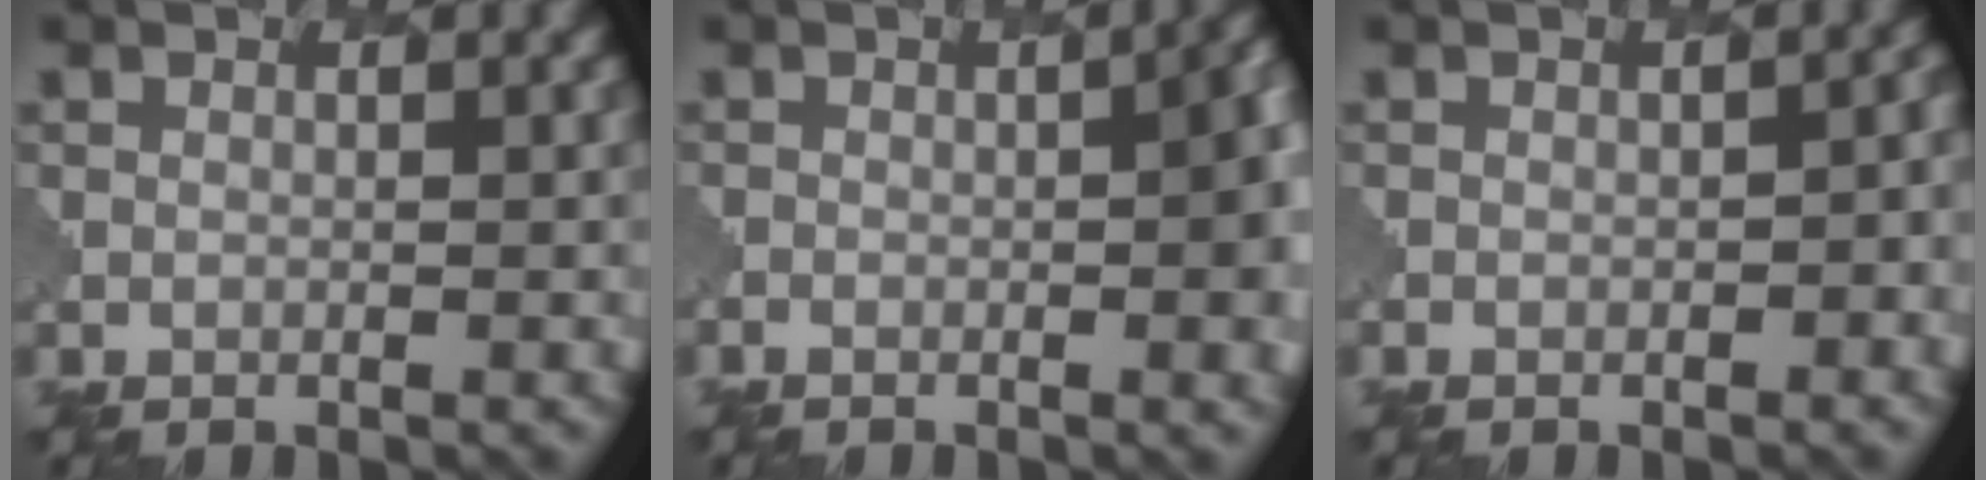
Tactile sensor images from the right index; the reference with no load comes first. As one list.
[{"total": 7.0, "force": [-1.0, 2.6, 6.5], "torque": [-0.058, 0.007, -0.019]}, {"total": 2.9, "force": [-1.4, 1.1, 2.2], "torque": [-0.019, 0.005, -0.009]}]